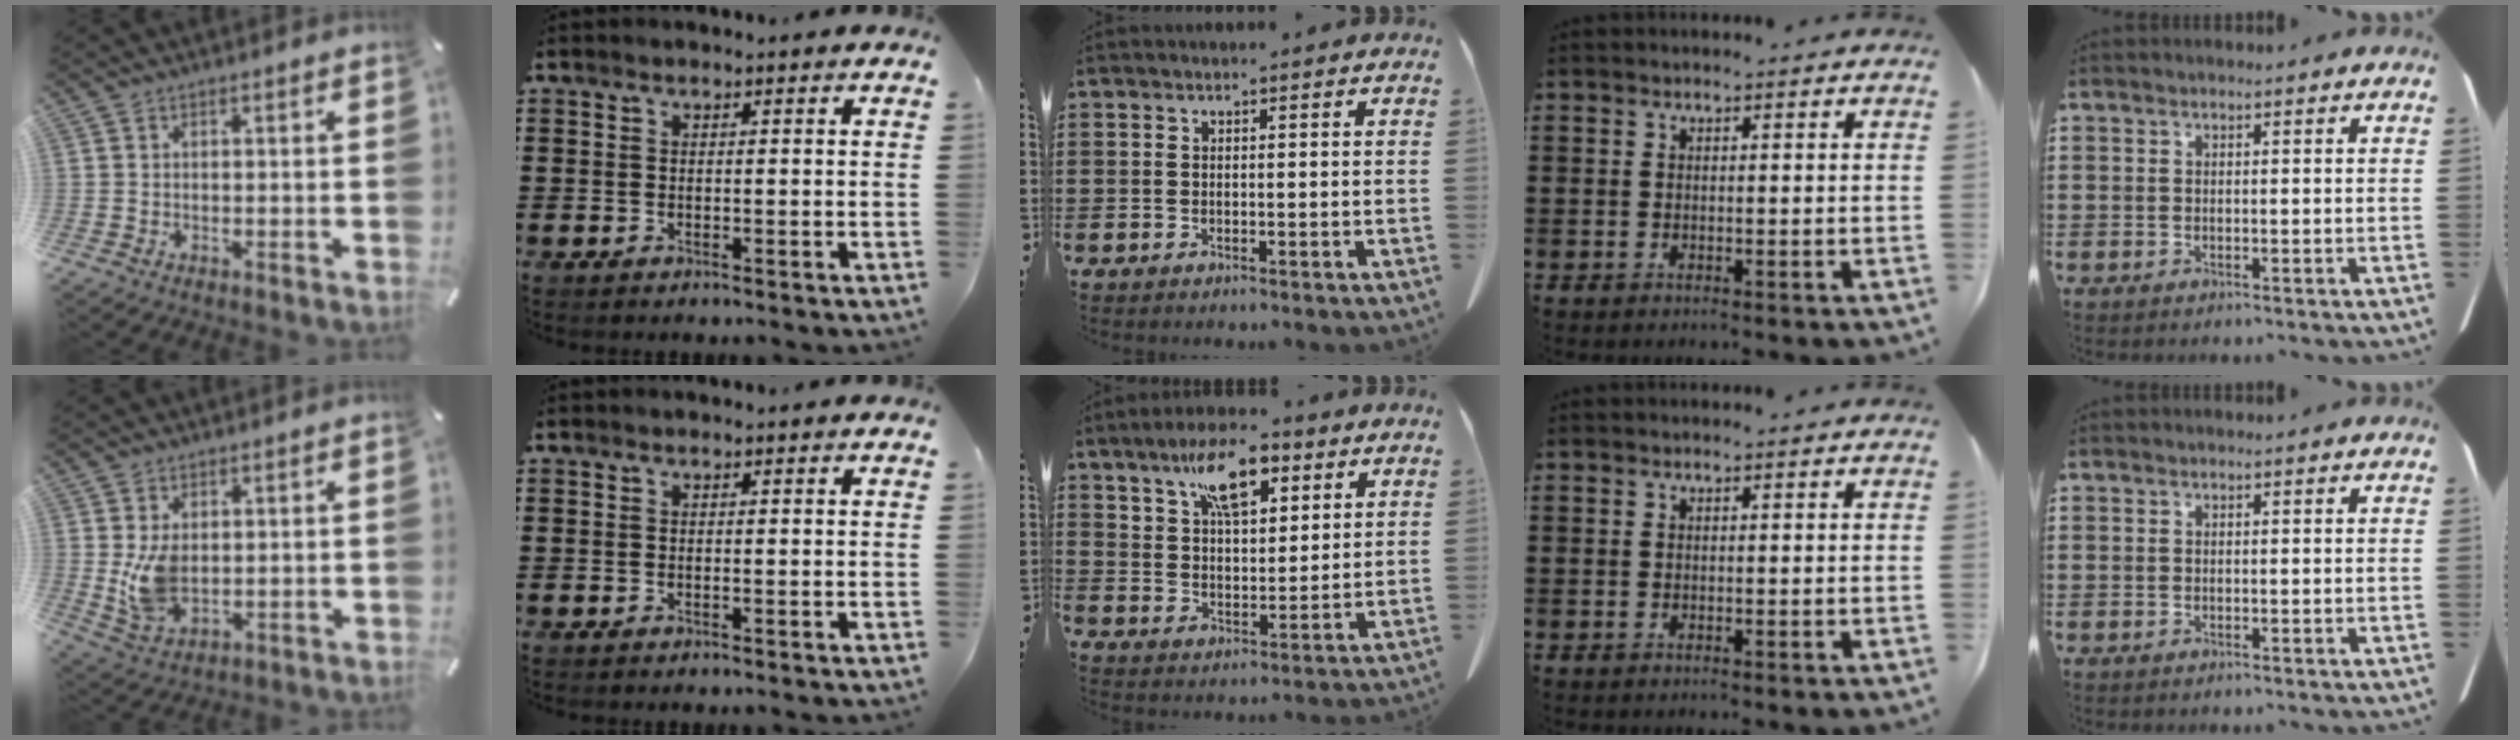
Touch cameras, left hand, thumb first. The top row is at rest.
{"thumb": {"total": 7.5, "force": [1.2, 5.1, 5.4], "torque": [-0.110, -0.010, 0.023]}, "middle": {"total": 10.3, "force": [6.6, 4.4, 6.6], "torque": [-0.123, -0.010, 0.115]}}